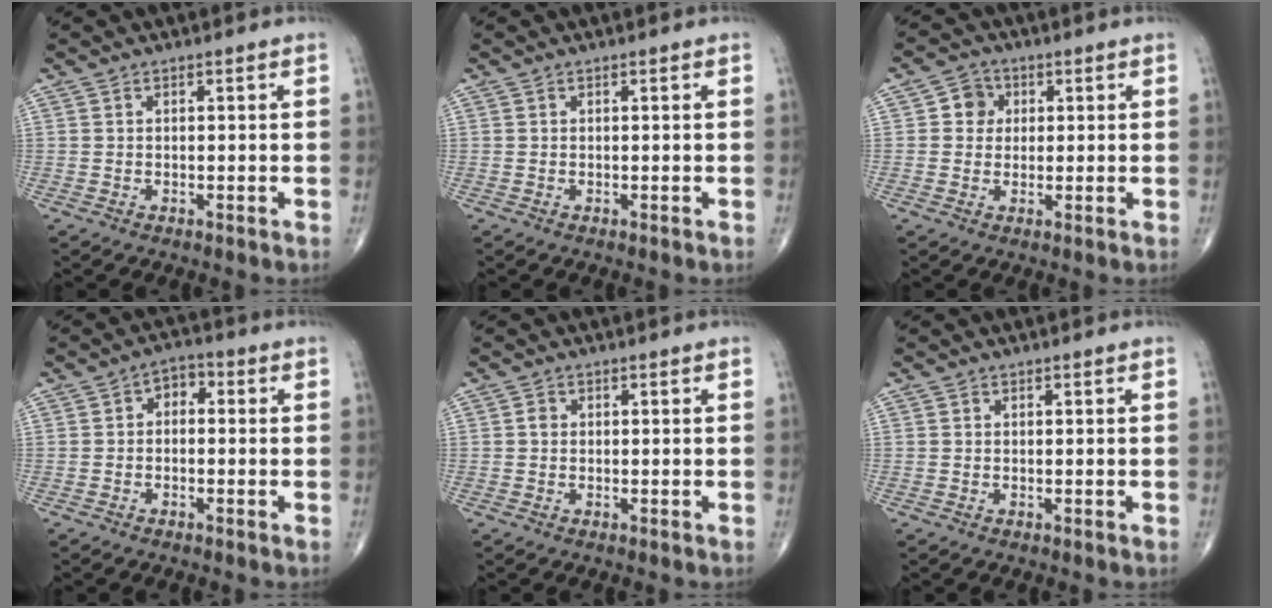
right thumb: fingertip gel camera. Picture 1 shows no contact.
{"total": 0.0}
{"total": 4.2, "force": [0.8, 3.9, 1.4], "torque": [0.003, 0.005, 0.006]}
{"total": 3.6, "force": [0.0, 2.5, 2.5], "torque": [-0.019, 0.019, -0.015]}
{"total": 1.0, "force": [0.0, 0.9, 0.5], "torque": [-0.005, 0.002, -0.003]}
{"total": 0.0}